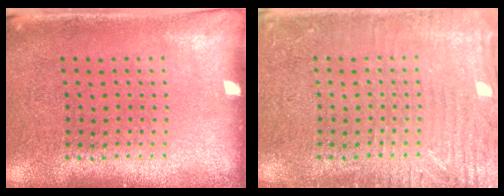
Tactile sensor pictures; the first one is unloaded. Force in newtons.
{"total": 3.9, "press": 3.8, "slide": 0.4}